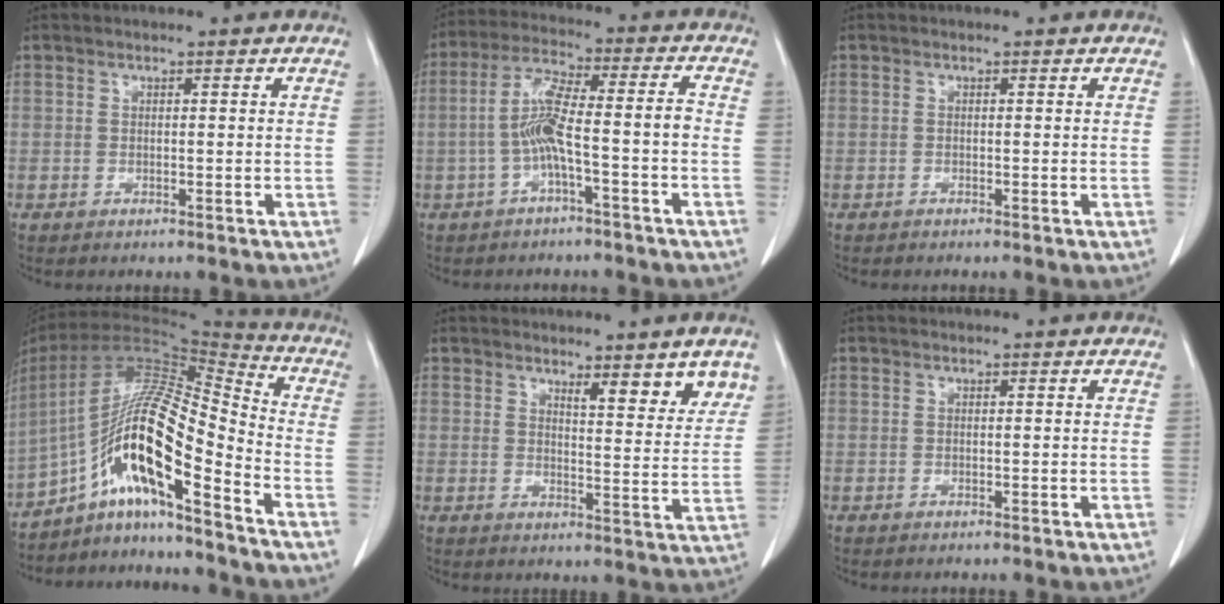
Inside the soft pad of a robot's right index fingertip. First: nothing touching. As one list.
[{"total": 8.3, "force": [-2.4, 0.6, 8.0], "torque": [-0.156, 0.028, -0.043]}, {"total": 0.0}, {"total": 17.1, "force": [-9.1, 1.7, 14.4], "torque": [-0.268, 0.017, -0.163]}, {"total": 6.2, "force": [4.8, 1.2, 3.8], "torque": [-0.042, -0.020, 0.059]}, {"total": 0.0}]